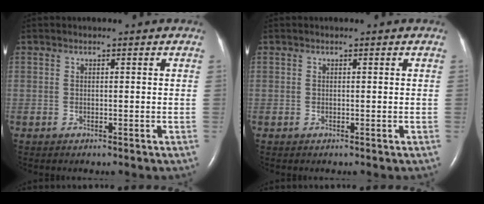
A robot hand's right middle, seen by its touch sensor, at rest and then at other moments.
{"total": 0.0}